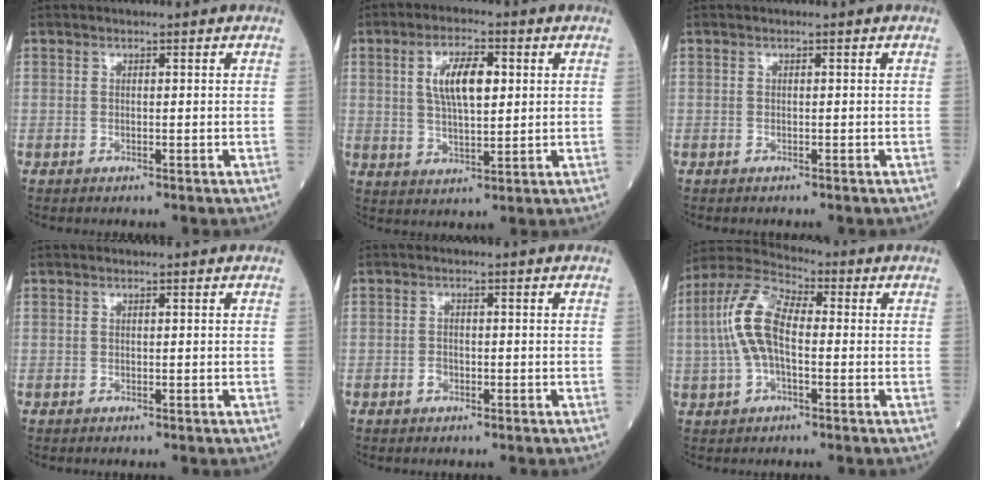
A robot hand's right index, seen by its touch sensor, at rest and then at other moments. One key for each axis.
{"total": 7.9, "fx": 1.9, "fy": 2.6, "fz": 7.1, "tx": -0.135, "ty": 0.009, "tz": 0.037}
{"total": 0.0}
{"total": 0.0}
{"total": 1.4, "fx": -0.7, "fy": 0.9, "fz": 0.7, "tx": -0.014, "ty": 0.003, "tz": -0.012}
{"total": 10.2, "fx": -0.1, "fy": 4.5, "fz": 9.2, "tx": -0.217, "ty": 0.029, "tz": -0.007}